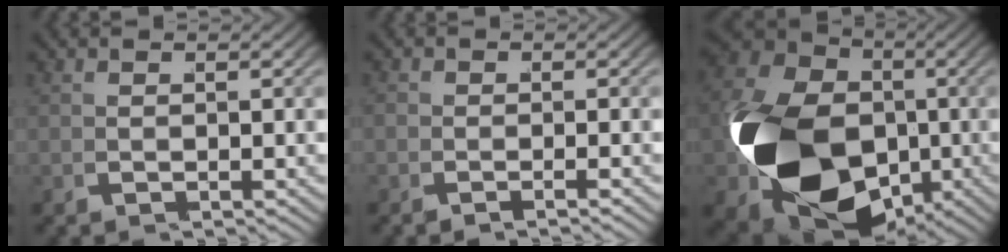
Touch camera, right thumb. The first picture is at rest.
{"total": 1.2, "force": [-0.8, 0.7, 0.4], "torque": [-0.007, 0.003, -0.026]}
{"total": 23.3, "force": [-3.2, 16.7, 16.0], "torque": [-0.337, -0.068, -0.027]}